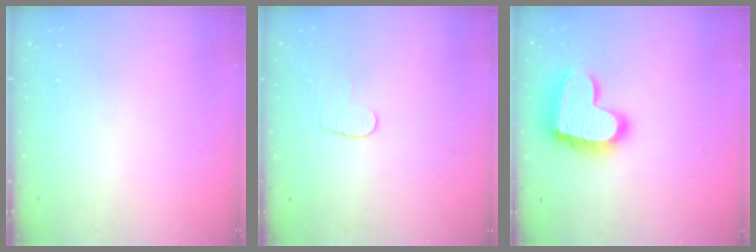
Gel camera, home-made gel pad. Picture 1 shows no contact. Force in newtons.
{"total": 5.1, "press": 5.1, "slide": 0.5}
{"total": 19.1, "press": 19.0, "slide": 1.3}